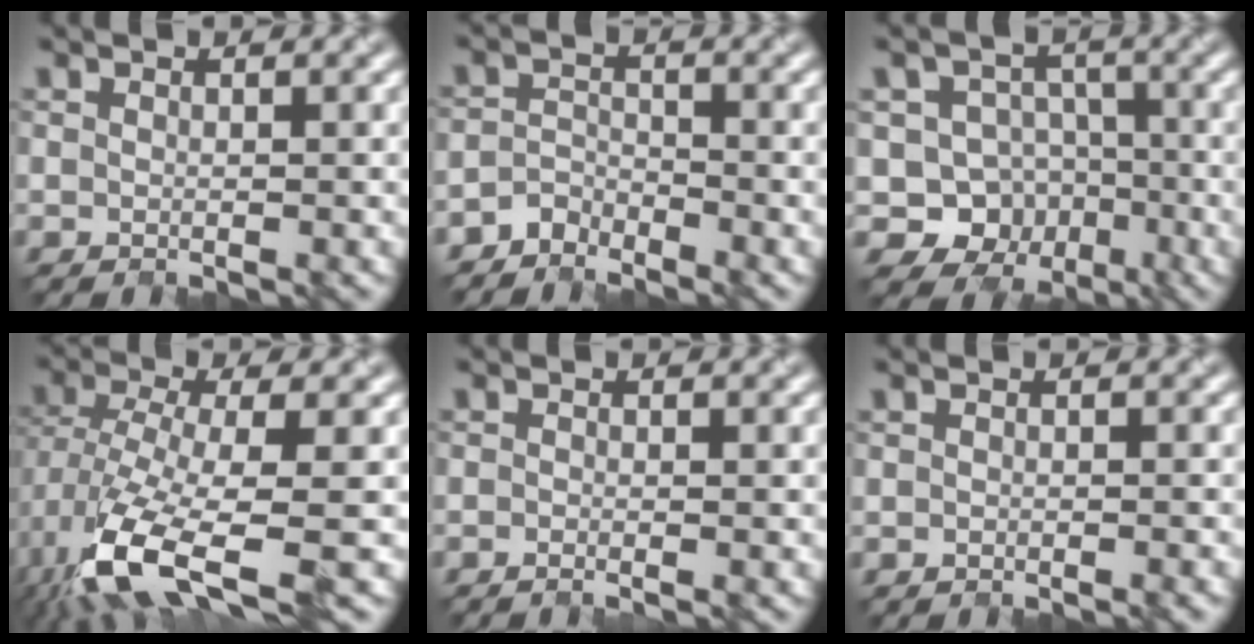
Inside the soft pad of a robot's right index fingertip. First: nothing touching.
{"total": 2.0, "force": [-1.8, 0.7, -0.1], "torque": [0.004, 0.008, -0.040]}
{"total": 8.1, "force": [-3.1, 7.2, 2.1], "torque": [-0.014, 0.001, -0.075]}
{"total": 10.7, "force": [-4.9, 3.9, 8.6], "torque": [-0.183, -0.020, -0.092]}
{"total": 0.9, "force": [-0.6, 0.3, 0.6], "torque": [-0.005, -0.008, -0.012]}
{"total": 0.9, "force": [-0.7, 0.1, 0.5], "torque": [-0.006, -0.003, -0.012]}